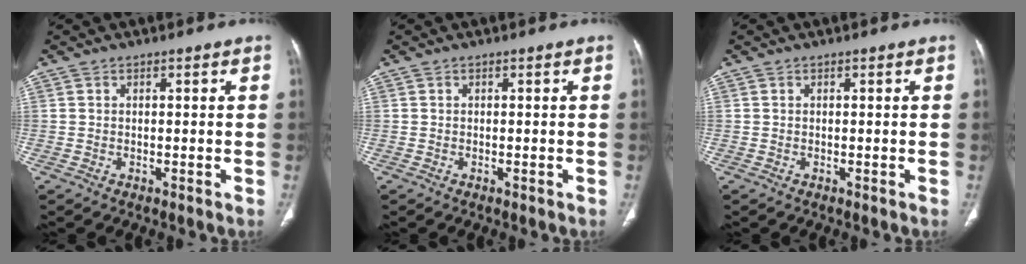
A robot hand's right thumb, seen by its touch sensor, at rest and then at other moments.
{"total": 0.0}
{"total": 0.0}